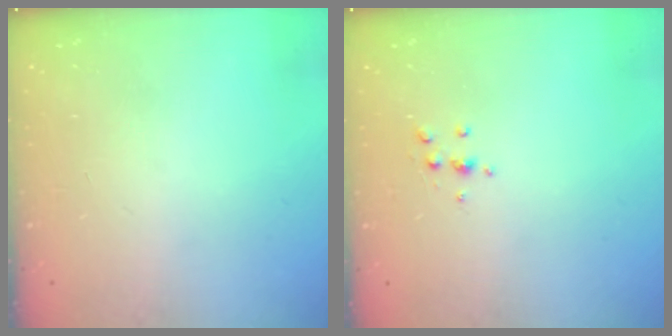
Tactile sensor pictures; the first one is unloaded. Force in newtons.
{"total": 4.9, "press": 4.8, "slide": 1.1}